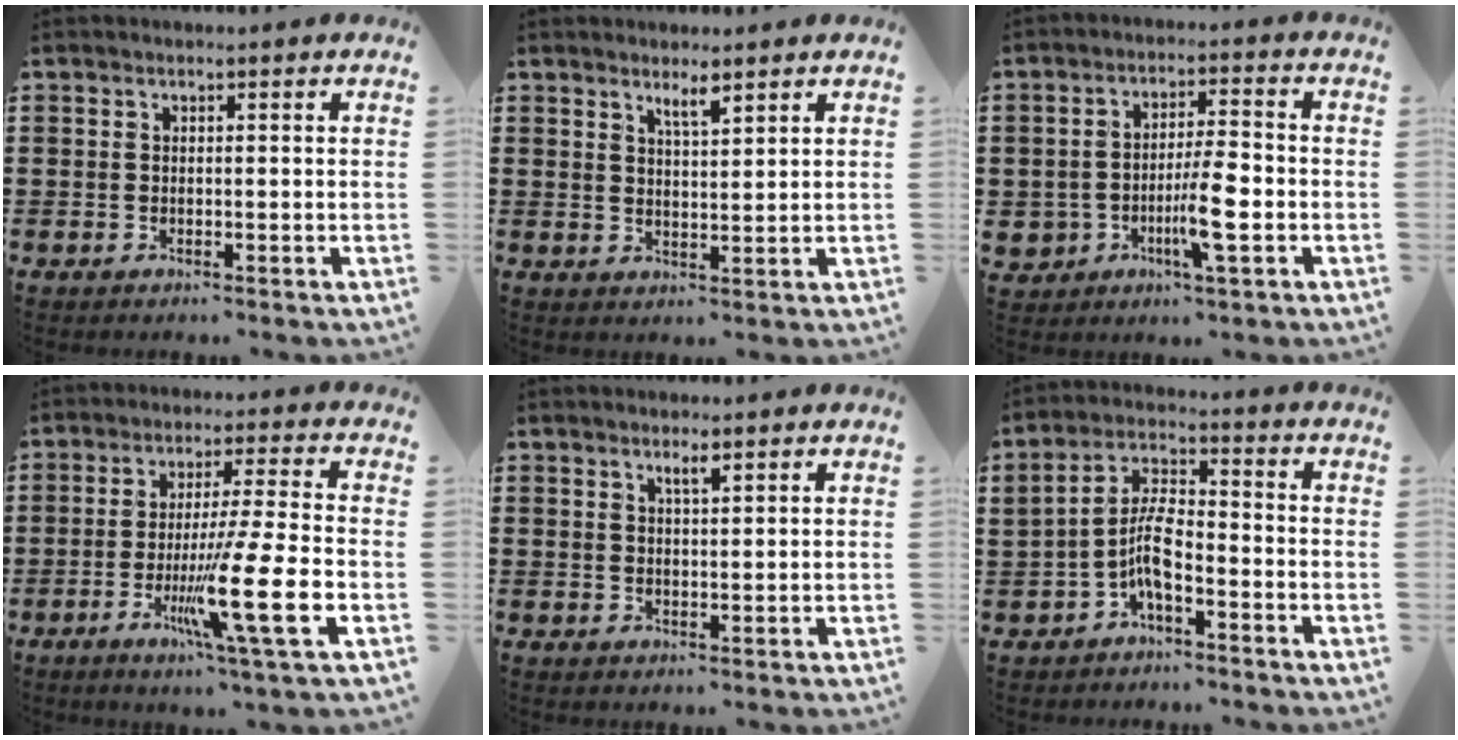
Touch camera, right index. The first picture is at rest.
{"total": 2.8, "force": [2.2, 0.4, 1.6], "torque": [-0.027, -0.001, 0.037]}
{"total": 7.7, "force": [-2.3, 2.5, 6.9], "torque": [-0.136, -0.006, -0.041]}
{"total": 13.5, "force": [-4.2, 0.5, 12.8], "torque": [-0.237, -0.014, -0.075]}
{"total": 1.7, "force": [1.2, 0.3, 1.2], "torque": [-0.016, -0.001, 0.018]}
{"total": 6.2, "force": [-2.7, 2.0, 5.2], "torque": [-0.114, 0.004, -0.056]}